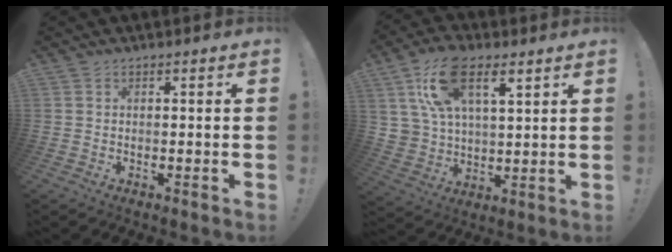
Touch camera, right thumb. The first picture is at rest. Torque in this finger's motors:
{"motor_torque": [-0.77, 1.17, 0.72, 0.80, 0.08]}